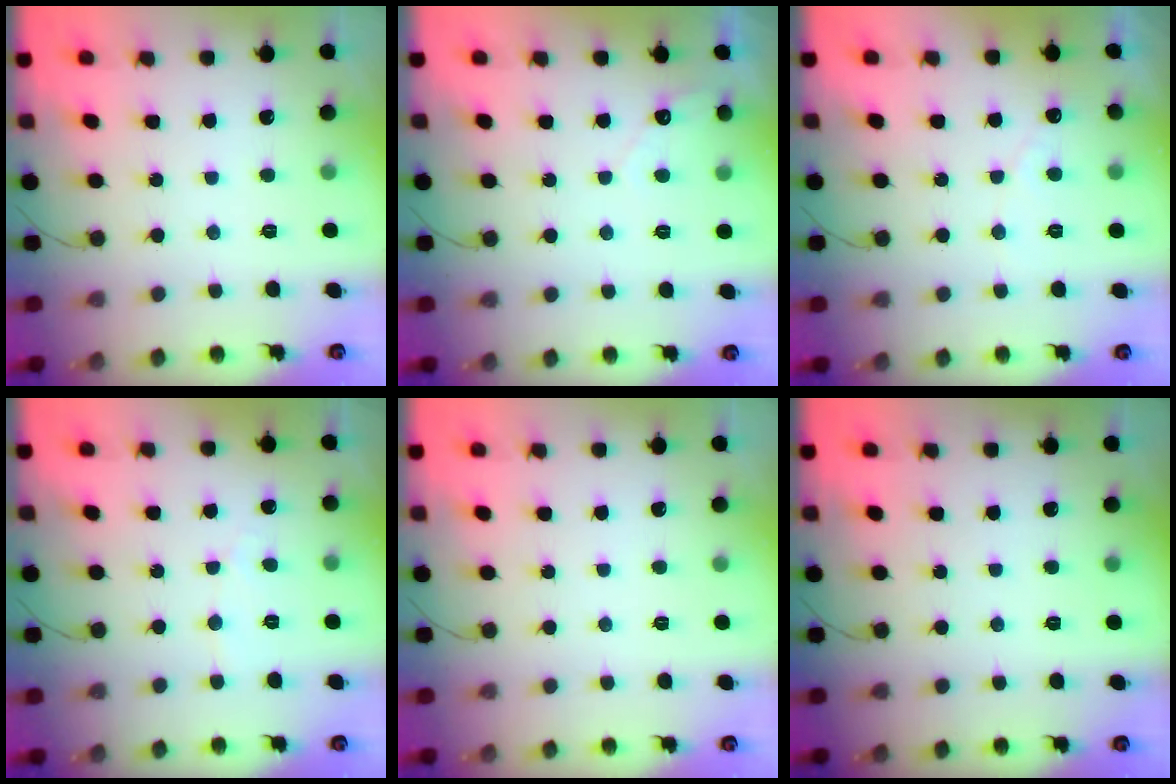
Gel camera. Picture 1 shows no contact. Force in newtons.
{"total": 2.5, "press": 2.5, "slide": 0.1}
{"total": 2.7, "press": 2.7, "slide": 0.0}
{"total": 2.5, "press": 2.5, "slide": 0.2}
{"total": 0.0}
{"total": 0.0}